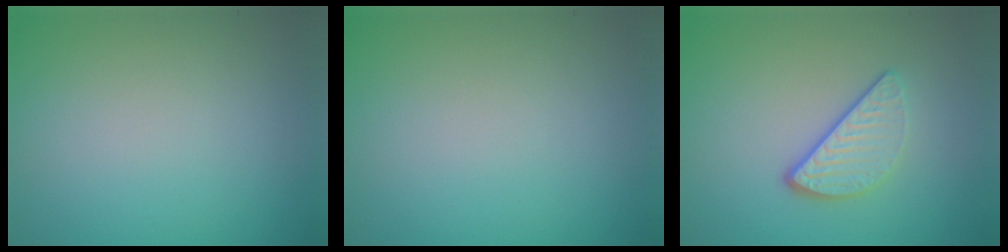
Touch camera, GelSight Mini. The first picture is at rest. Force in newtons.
{"total": 0.0}
{"total": 3.2, "press": 2.5, "slide": 2.1}